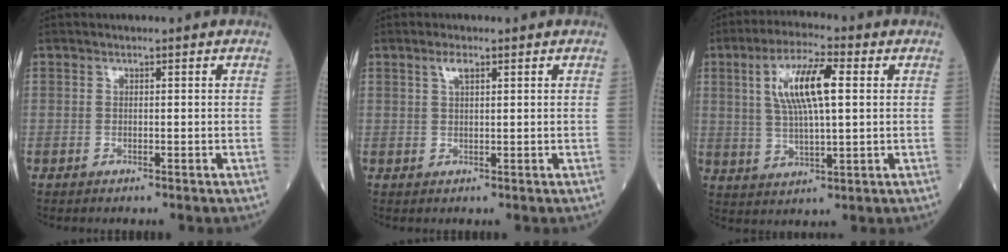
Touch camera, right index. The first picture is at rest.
{"total": 1.8, "force": [1.1, 0.5, 1.3], "torque": [-0.027, 0.009, 0.026]}
{"total": 10.3, "force": [2.6, 2.3, 9.7], "torque": [-0.190, 0.012, 0.049]}